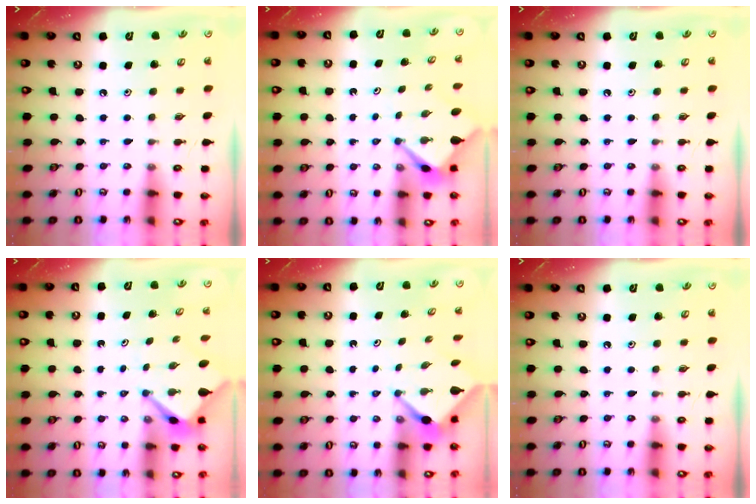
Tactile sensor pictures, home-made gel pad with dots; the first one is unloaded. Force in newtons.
{"total": 3.1, "press": 3.1, "slide": 0.2}
{"total": 0.0}
{"total": 3.2, "press": 3.2, "slide": 0.2}
{"total": 3.1, "press": 3.1, "slide": 0.2}
{"total": 0.0}